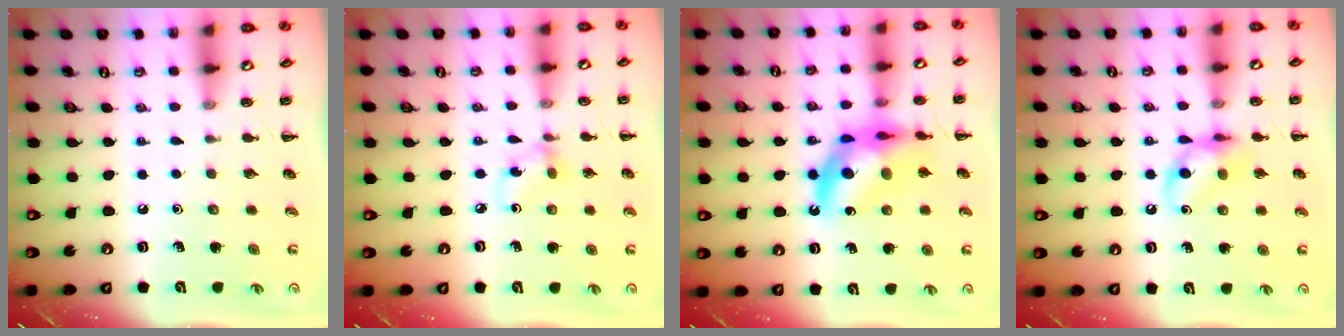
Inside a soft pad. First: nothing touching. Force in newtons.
{"total": 4.7, "press": 4.4, "slide": 1.4}
{"total": 13.7, "press": 13.1, "slide": 4.0}
{"total": 11.6, "press": 11.4, "slide": 1.9}